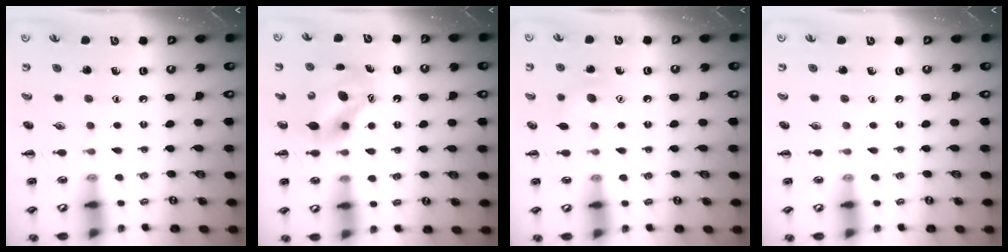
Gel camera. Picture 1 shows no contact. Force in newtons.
{"total": 6.5, "press": 6.4, "slide": 0.8}
{"total": 5.5, "press": 5.3, "slide": 1.5}
{"total": 0.0}